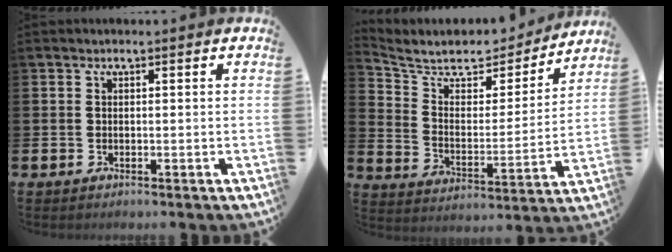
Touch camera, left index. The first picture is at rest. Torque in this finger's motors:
{"motor_torque": [0.43, -0.31, -0.08, 0.04]}